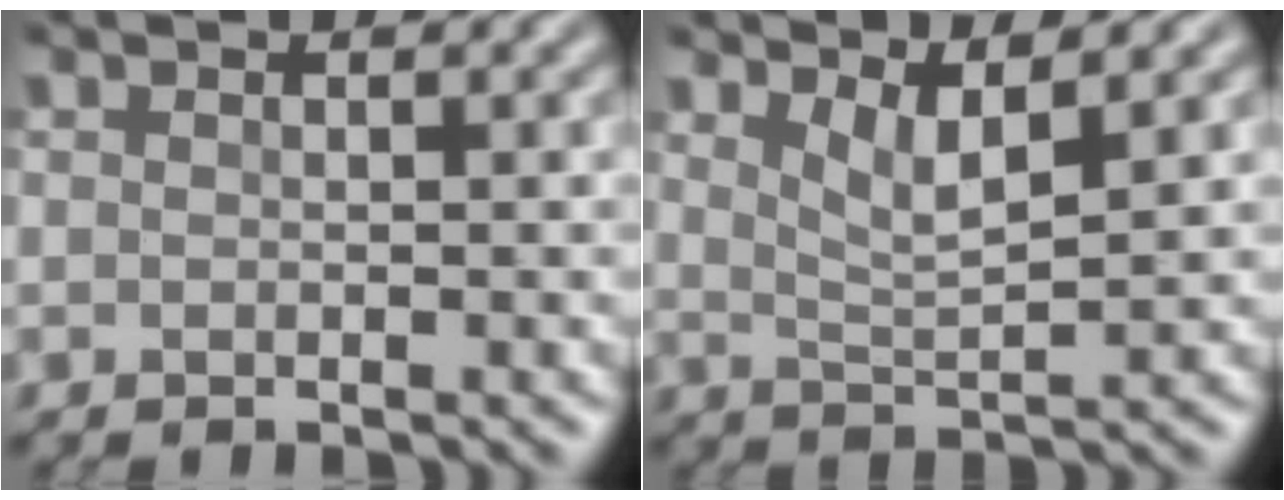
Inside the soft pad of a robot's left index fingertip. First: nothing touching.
{"total": 2.8, "force": [1.7, 0.6, 2.1], "torque": [-0.035, -0.009, 0.031]}